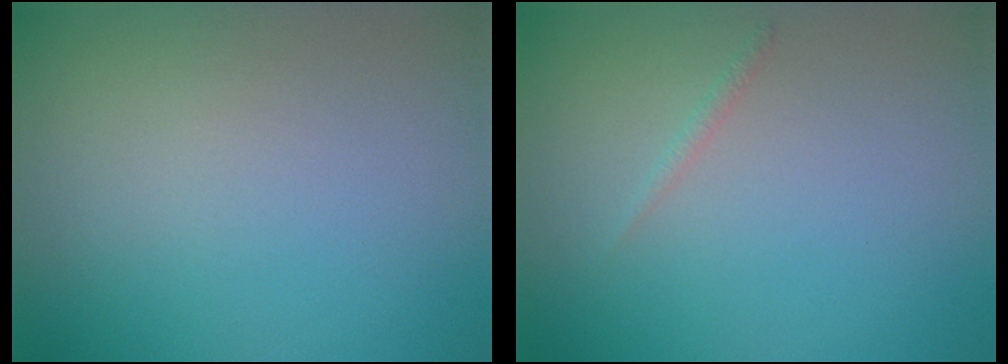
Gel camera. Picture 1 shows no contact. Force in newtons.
{"total": 0.5, "press": 0.5, "slide": 0.0}